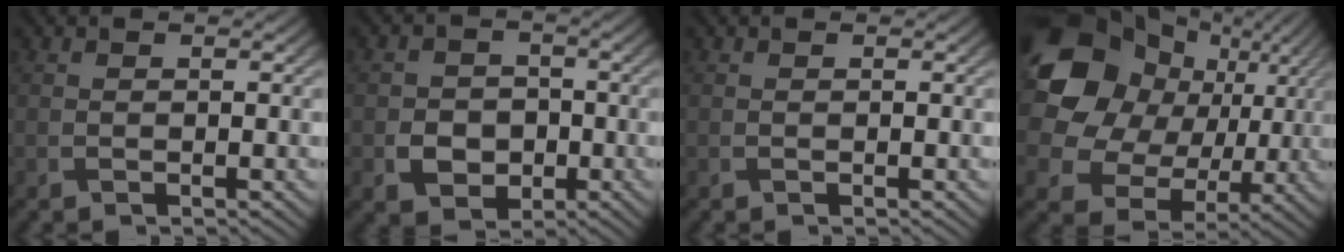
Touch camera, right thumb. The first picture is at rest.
{"total": 4.7, "force": [-1.4, 4.0, 2.1], "torque": [-0.037, -0.006, -0.036]}
{"total": 0.0}
{"total": 20.2, "force": [5.5, 16.7, 10.1], "torque": [-0.271, 0.018, 0.120]}